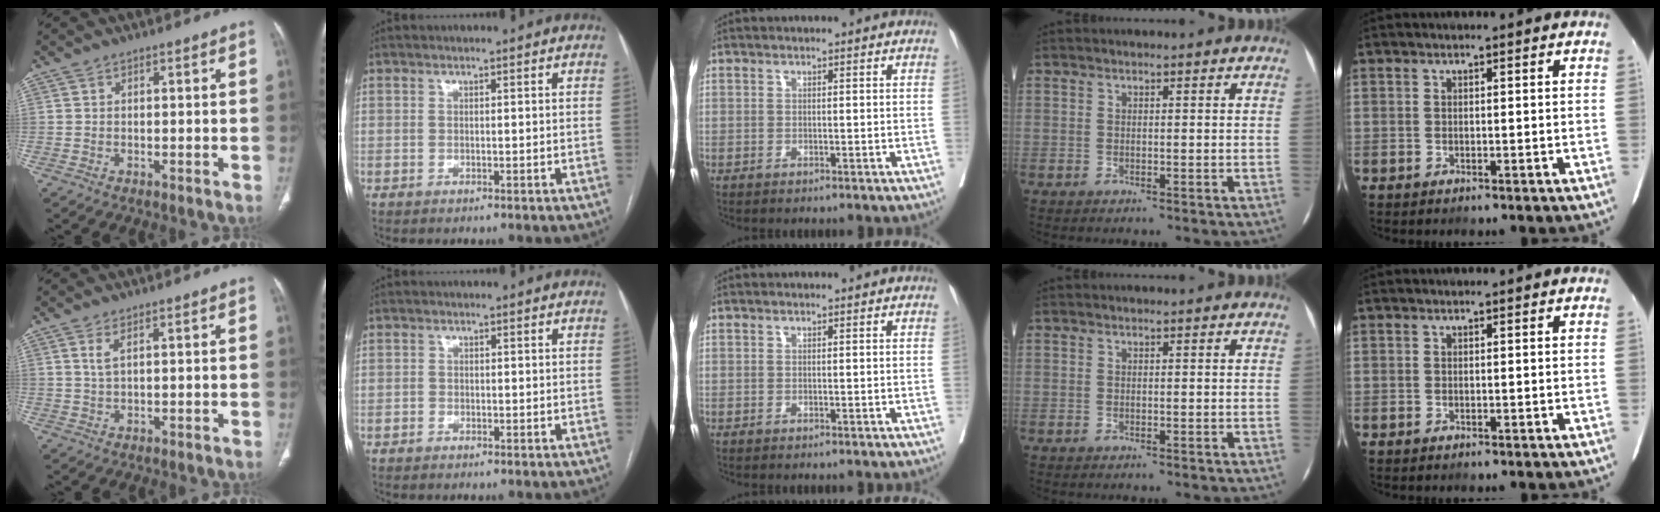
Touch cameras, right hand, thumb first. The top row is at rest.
{"thumb": {"total": 2.0, "force": [0.9, 0.5, 1.7], "torque": [-0.045, -0.003, 0.025]}, "index": {"total": 0.6, "force": [-0.4, 0.4, 0.1], "torque": [-0.001, 0.003, -0.011]}}